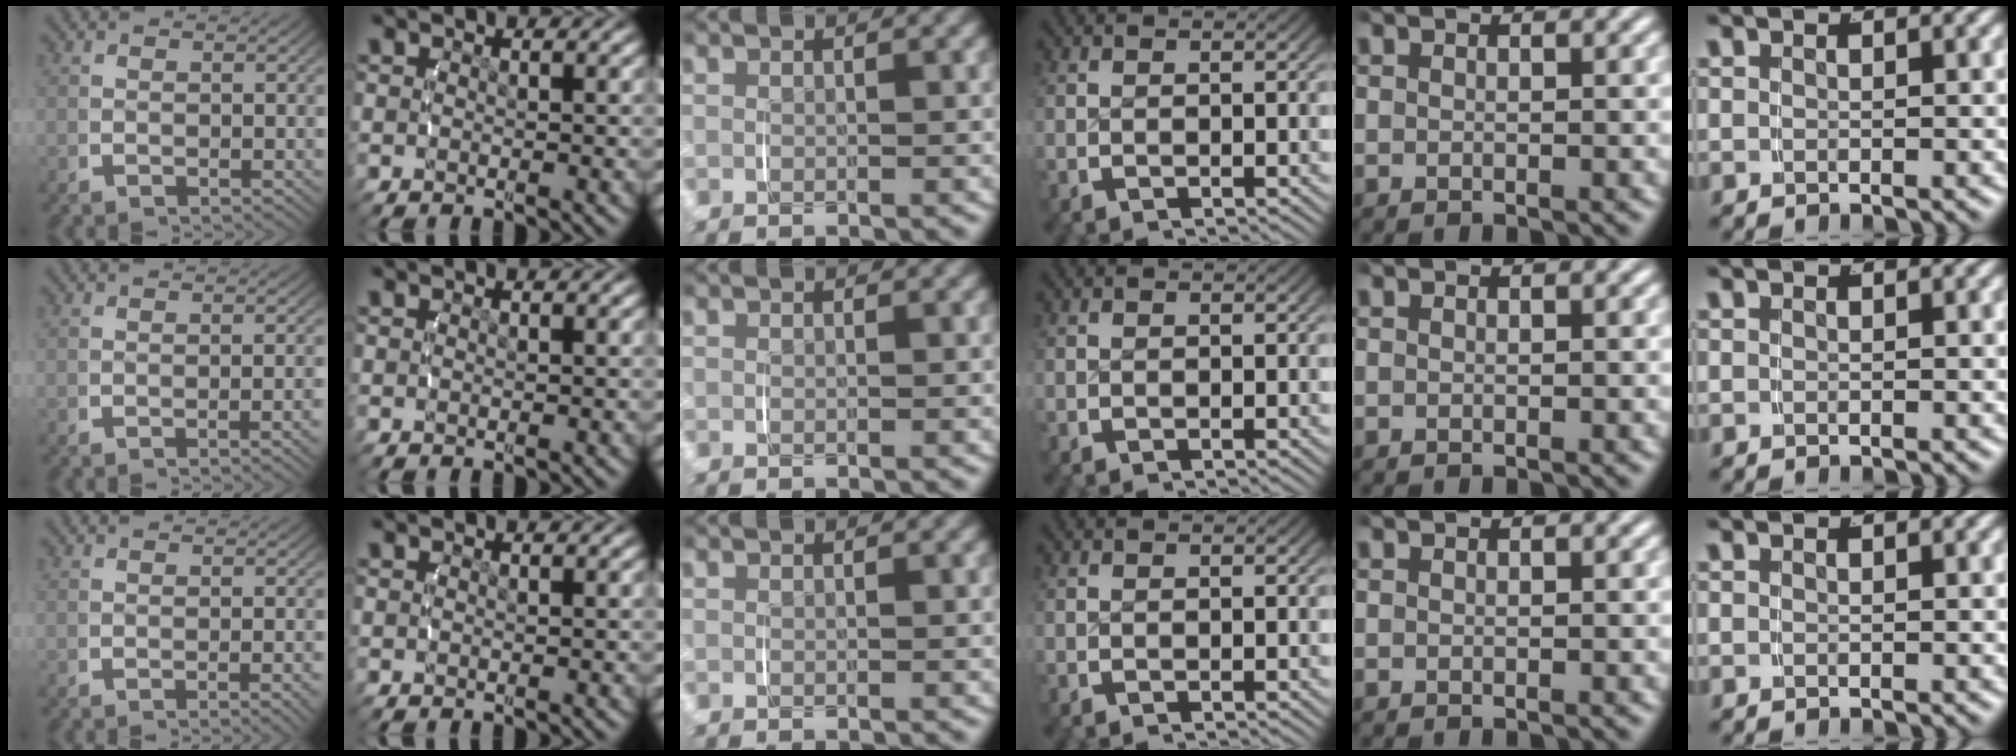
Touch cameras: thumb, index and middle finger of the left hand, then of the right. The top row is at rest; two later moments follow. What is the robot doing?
{"motion": "lift_and_place", "object": "measuring cup"}